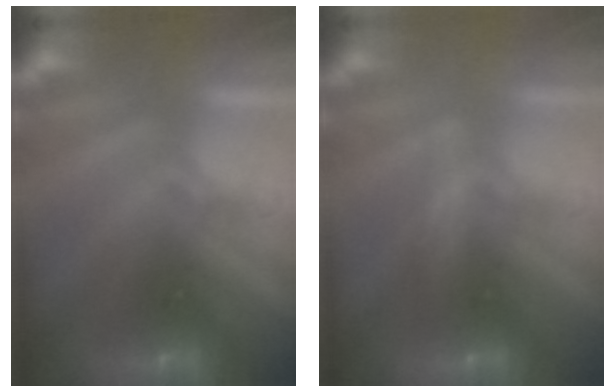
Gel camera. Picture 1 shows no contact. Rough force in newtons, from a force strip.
{"total": 3.3}